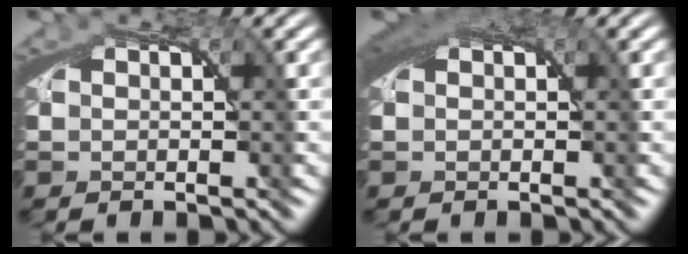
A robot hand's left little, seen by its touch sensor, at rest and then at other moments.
{"total": 2.2, "force": [0.7, 1.3, 1.6], "torque": [-0.034, -0.003, 0.012]}